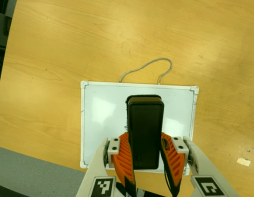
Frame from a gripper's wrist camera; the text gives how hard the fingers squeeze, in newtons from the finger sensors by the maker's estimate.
{"total": 8.5, "left": 6.7, "right": 10.3}